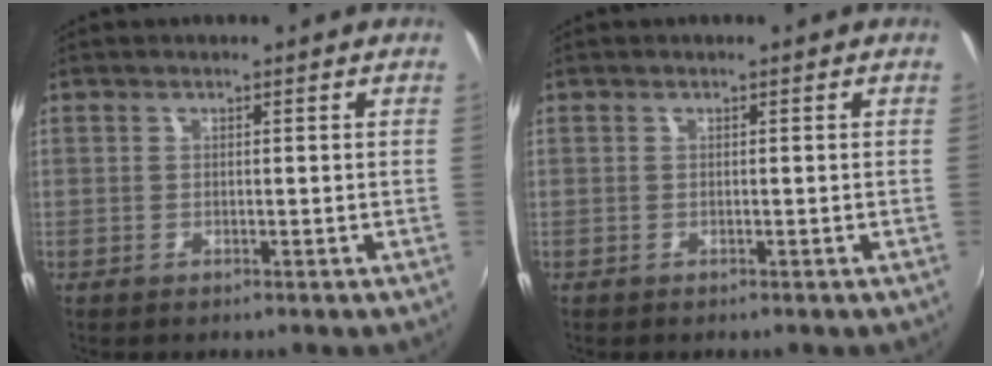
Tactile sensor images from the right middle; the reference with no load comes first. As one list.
[{"total": 0.0}]